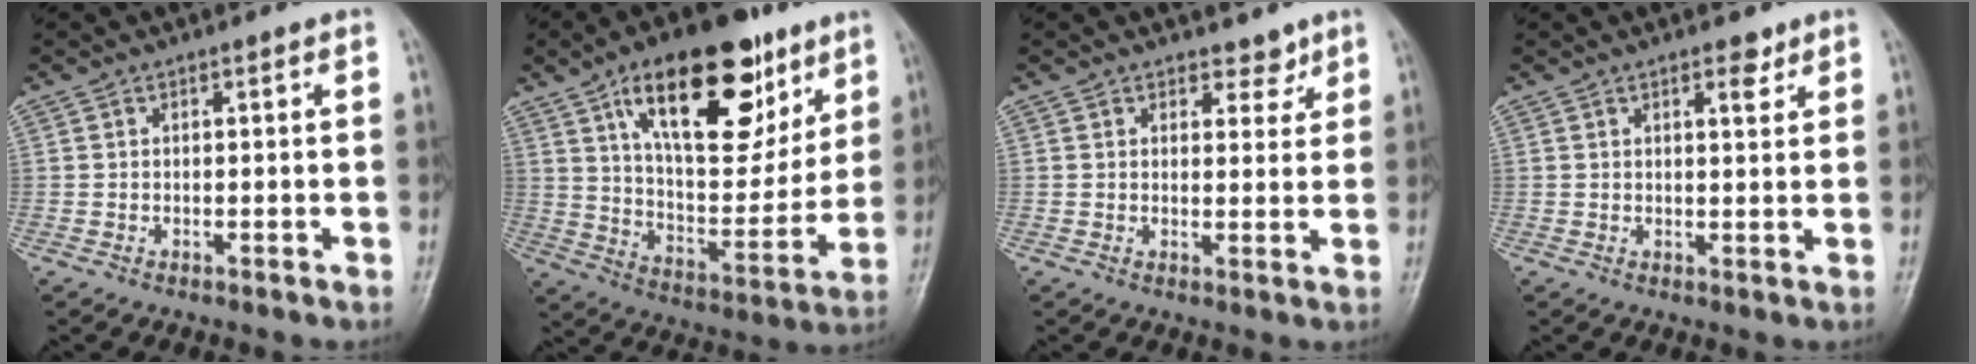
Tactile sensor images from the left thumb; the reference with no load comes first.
{"total": 25.5, "force": [13.3, 11.8, 18.3], "torque": [-0.237, -0.036, 0.221]}
{"total": 3.3, "force": [2.5, 1.9, 0.9], "torque": [0.012, -0.016, 0.035]}
{"total": 3.0, "force": [1.9, 1.2, 2.0], "torque": [-0.017, -0.010, 0.027]}